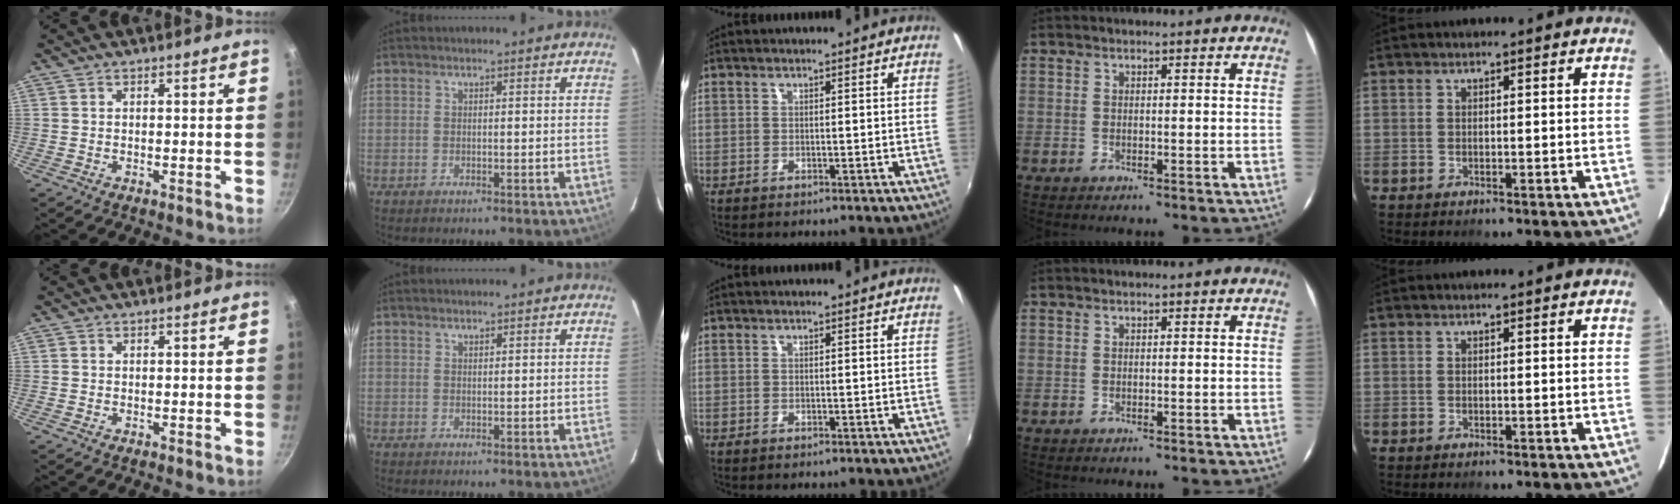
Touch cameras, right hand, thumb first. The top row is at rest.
{"index": {"total": 0.6, "force": [0.5, 0.2, 0.1], "torque": [-0.002, 0.002, 0.011]}}